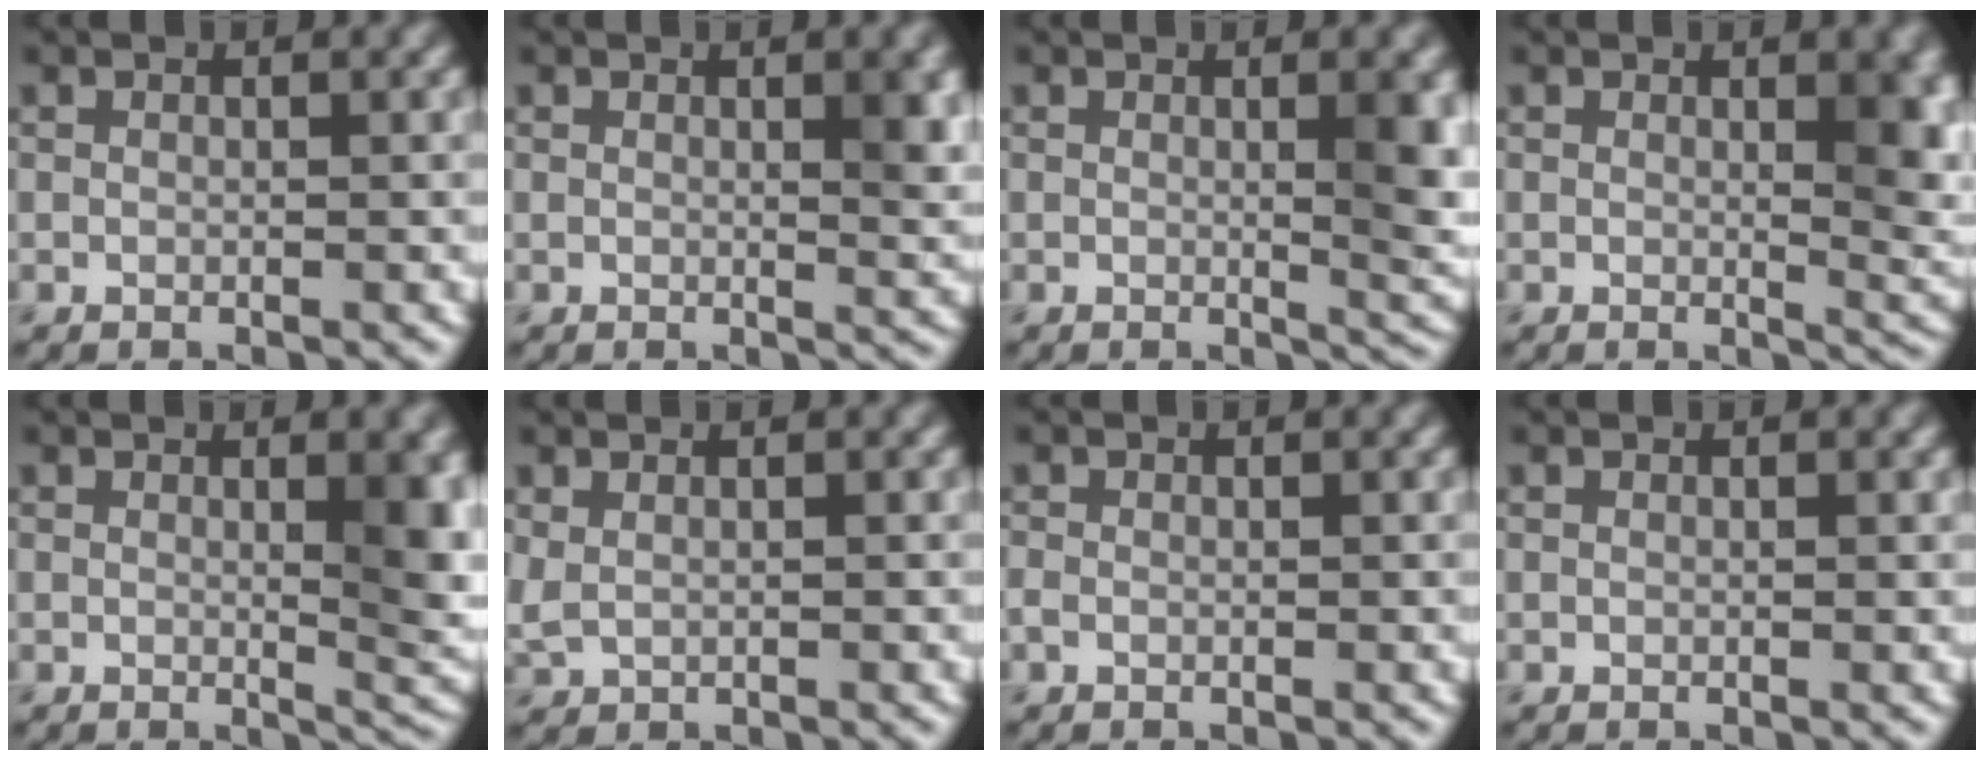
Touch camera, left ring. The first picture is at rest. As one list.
[{"total": 3.1, "force": [0.9, 0.9, 2.8], "torque": [-0.030, -0.002, 0.012]}, {"total": 4.5, "force": [0.5, 1.1, 4.3], "torque": [-0.046, -0.002, 0.007]}, {"total": 5.2, "force": [1.1, 1.8, 4.7], "torque": [-0.042, -0.005, 0.020]}, {"total": 5.3, "force": [0.7, 1.5, 5.0], "torque": [-0.049, -0.004, 0.013]}, {"total": 1.1, "force": [0.4, 0.7, 0.8], "torque": [-0.020, -0.001, 0.013]}, {"total": 0.7, "force": [-0.4, 0.4, 0.3], "torque": [-0.010, -0.001, -0.010]}, {"total": 0.0}]